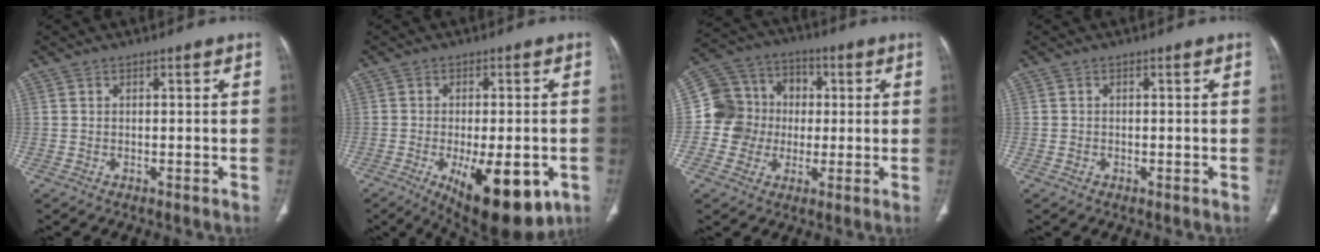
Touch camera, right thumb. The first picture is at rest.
{"total": 16.6, "force": [-6.4, 6.8, 13.7], "torque": [-0.165, -0.005, -0.074]}
{"total": 13.8, "force": [0.3, 12.9, 4.8], "torque": [-0.055, 0.029, 0.007]}
{"total": 0.6, "force": [-0.3, 0.5, 0.2], "torque": [-0.002, 0.003, -0.006]}